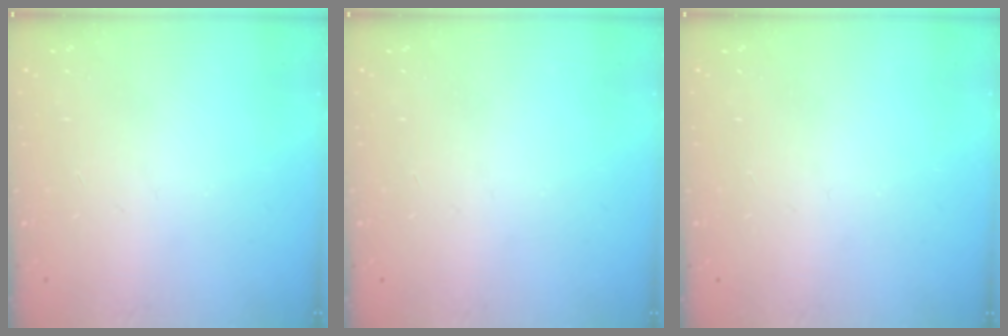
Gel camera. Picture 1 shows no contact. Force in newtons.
{"total": 0.0}
{"total": 0.0}